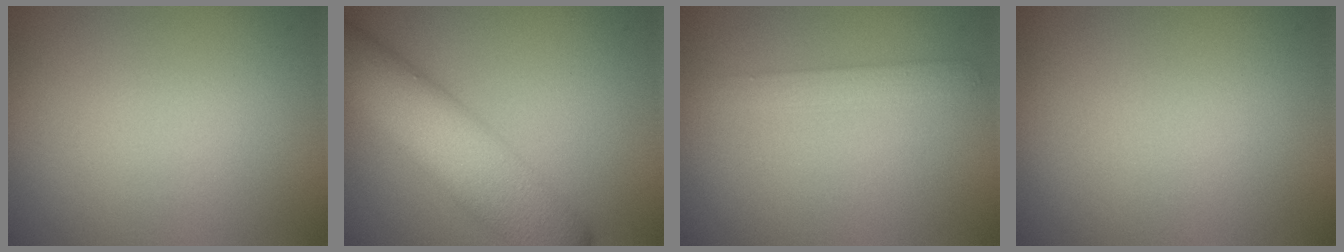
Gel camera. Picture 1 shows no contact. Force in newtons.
{"total": 9.4, "press": 9.4, "slide": 0.2}
{"total": 1.8, "press": 1.8, "slide": 0.1}
{"total": 0.0}